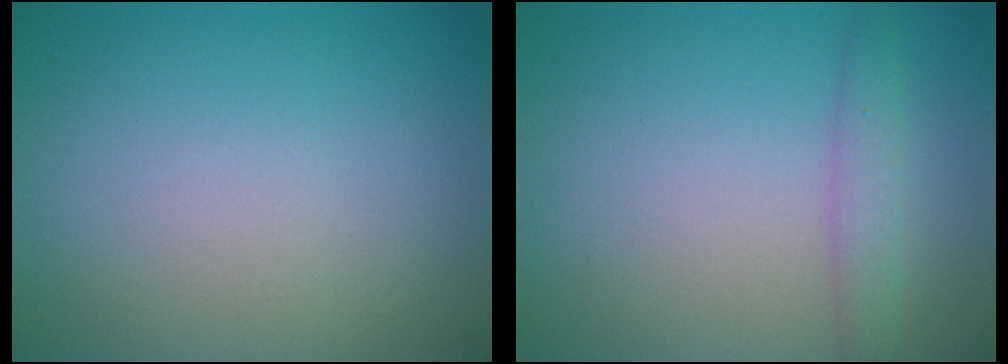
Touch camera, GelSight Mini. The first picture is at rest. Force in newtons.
{"total": 2.0, "press": 2.0, "slide": 0.0}